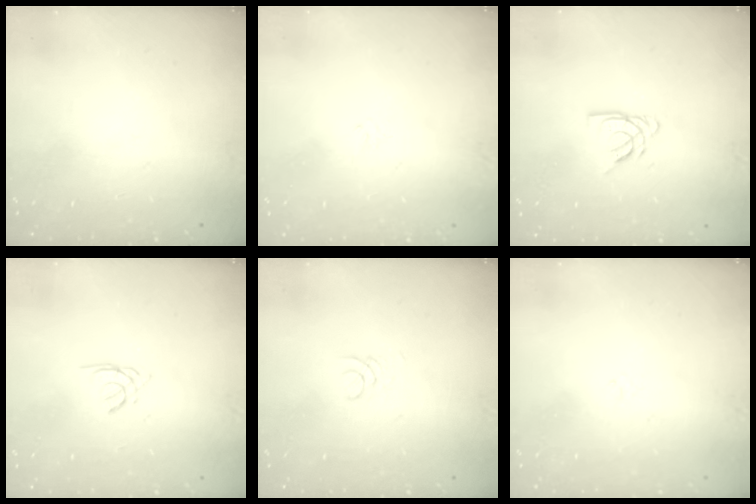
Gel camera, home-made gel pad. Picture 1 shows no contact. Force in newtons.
{"total": 0.7, "press": 0.5, "slide": 0.4}
{"total": 5.3, "press": 5.3, "slide": 0.5}
{"total": 1.4, "press": 1.3, "slide": 0.3}
{"total": 1.0, "press": 1.0, "slide": 0.1}
{"total": 0.7, "press": 0.5, "slide": 0.4}